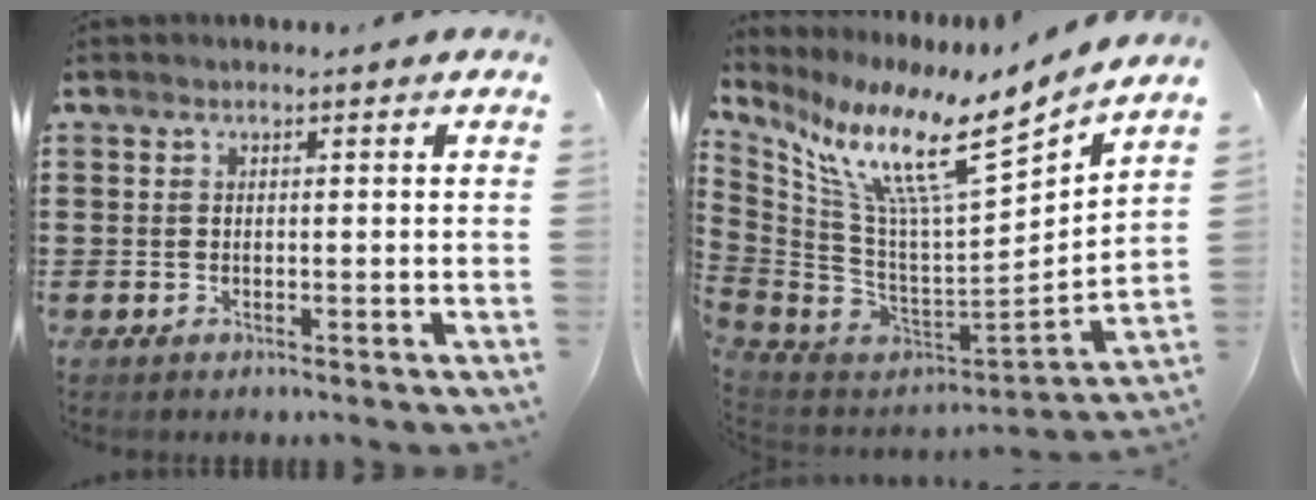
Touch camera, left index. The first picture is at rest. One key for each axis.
{"total": 13.8, "fx": 8.4, "fy": 2.6, "fz": 10.7, "tx": -0.230, "ty": -0.059, "tz": 0.135}